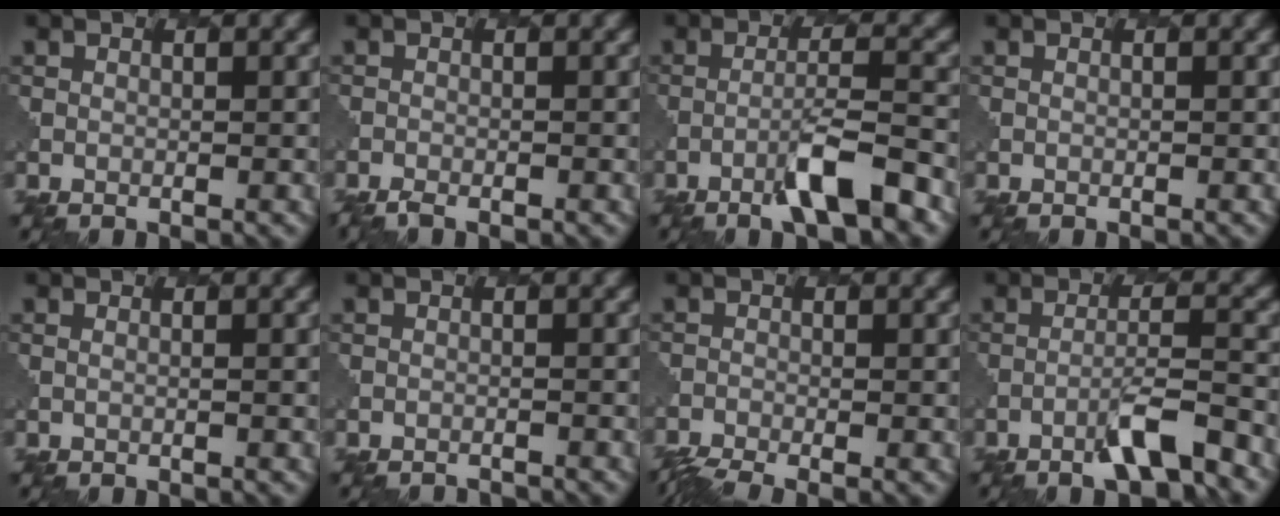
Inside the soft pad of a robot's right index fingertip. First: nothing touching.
{"total": 1.5, "force": [-1.3, 0.3, 0.6], "torque": [-0.010, -0.003, -0.026]}
{"total": 4.7, "force": [-2.6, 0.5, 3.8], "torque": [-0.066, 0.007, -0.047]}
{"total": 0.0}
{"total": 1.0, "force": [0.3, 0.4, 0.9], "torque": [-0.010, -0.003, -0.008]}
{"total": 2.1, "force": [-2.0, 0.3, 0.3], "torque": [0.009, 0.000, -0.028]}
{"total": 4.0, "force": [-3.6, 0.6, 1.7], "torque": [-0.034, -0.019, -0.064]}
{"total": 3.9, "force": [-2.4, 0.3, 3.1], "torque": [-0.053, 0.007, -0.047]}